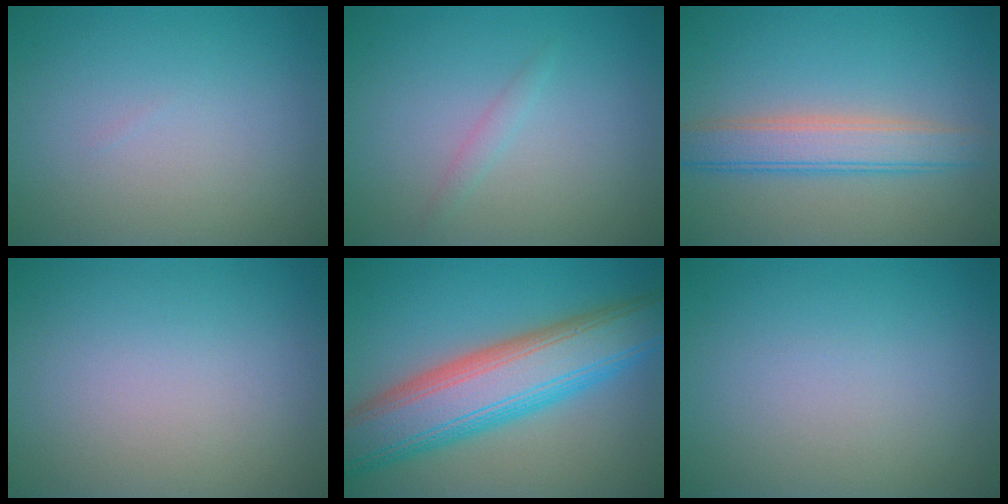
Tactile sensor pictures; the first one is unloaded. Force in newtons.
{"total": 0.9, "press": 0.8, "slide": 0.0}
{"total": 3.6, "press": 3.6, "slide": 0.1}
{"total": 0.0}
{"total": 10.5, "press": 10.5, "slide": 0.3}
{"total": 0.0}